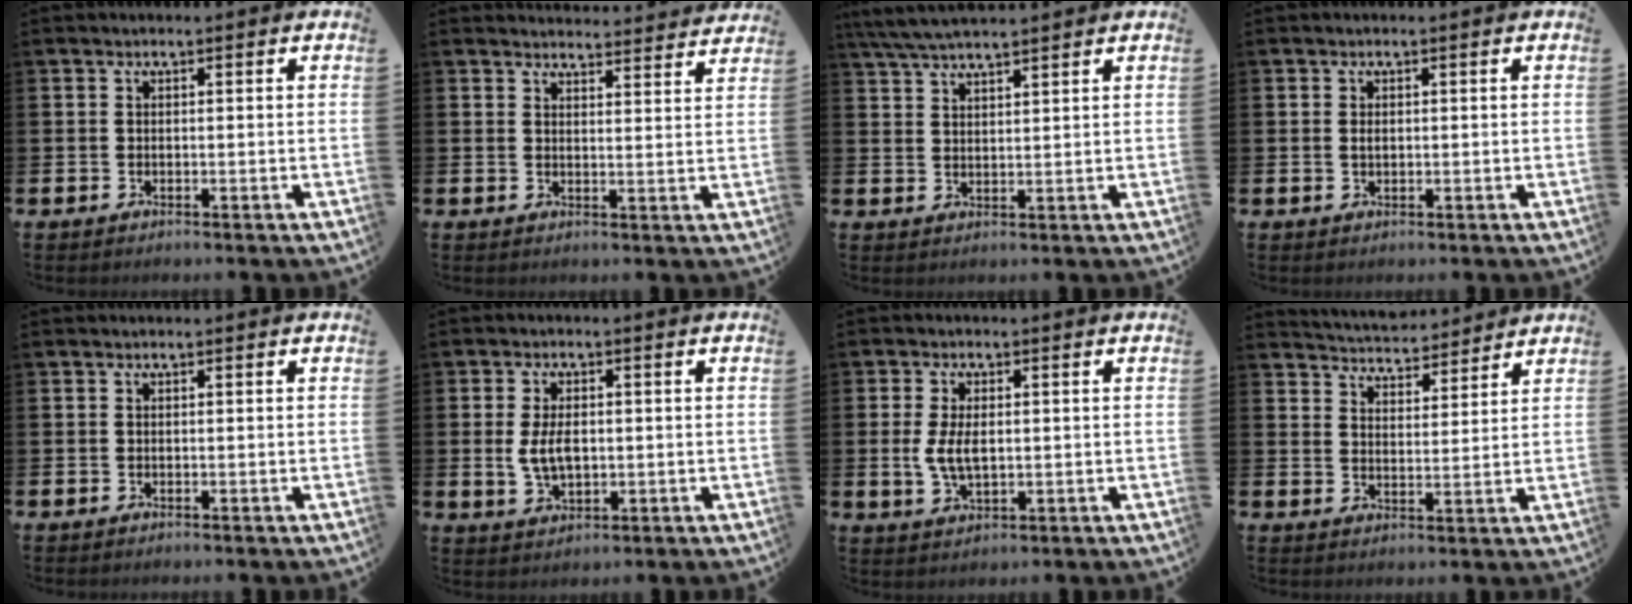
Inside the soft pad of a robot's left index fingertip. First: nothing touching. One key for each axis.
{"total": 3.6, "fx": 3.6, "fy": 0.2, "fz": 0.0, "tx": 0.001, "ty": -0.028, "tz": 0.063}
{"total": 4.7, "fx": 4.4, "fy": 0.5, "fz": 1.6, "tx": -0.049, "ty": -0.010, "tz": 0.082}
{"total": 0.8, "fx": 0.1, "fy": 0.4, "fz": 0.6, "tx": -0.010, "ty": 0.003, "tz": 0.001}
{"total": 0.0}
{"total": 4.6, "fx": 0.3, "fy": 2.6, "fz": 3.8, "tx": -0.071, "ty": 0.002, "tz": -0.001}
{"total": 4.8, "fx": 0.3, "fy": 2.5, "fz": 4.1, "tx": -0.077, "ty": 0.001, "tz": 0.001}
{"total": 4.7, "fx": 4.6, "fy": 0.8, "fz": -0.2, "tx": -0.011, "ty": -0.035, "tz": 0.081}